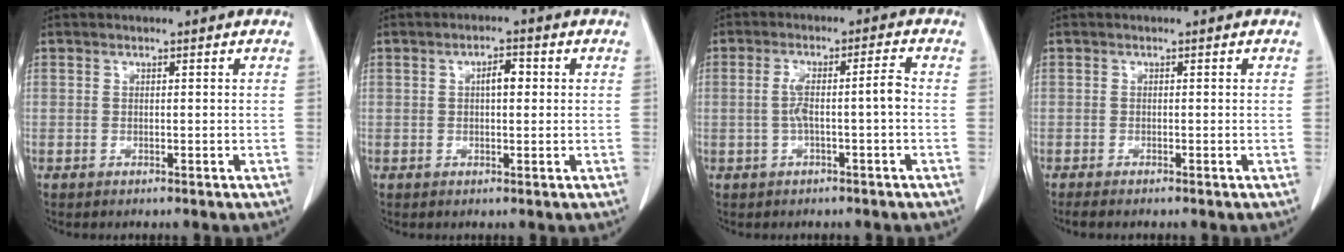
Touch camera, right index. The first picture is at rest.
{"total": 2.8, "force": [0.5, 1.1, 2.5], "torque": [-0.041, 0.006, 0.005]}
{"total": 5.1, "force": [-0.7, 0.2, 5.0], "torque": [-0.097, 0.021, -0.008]}
{"total": 1.7, "force": [-1.4, 0.1, 0.9], "torque": [-0.014, -0.005, -0.021]}